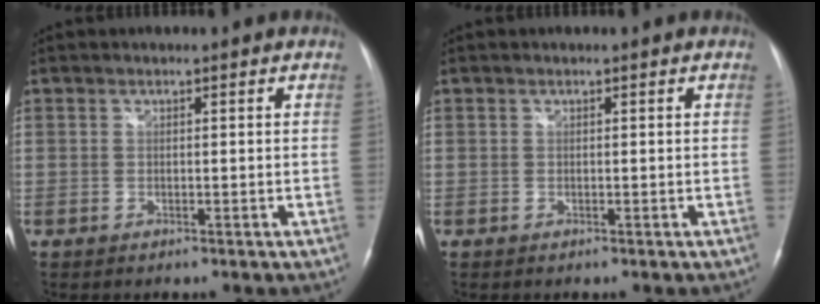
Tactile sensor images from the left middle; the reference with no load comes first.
{"total": 0.0}